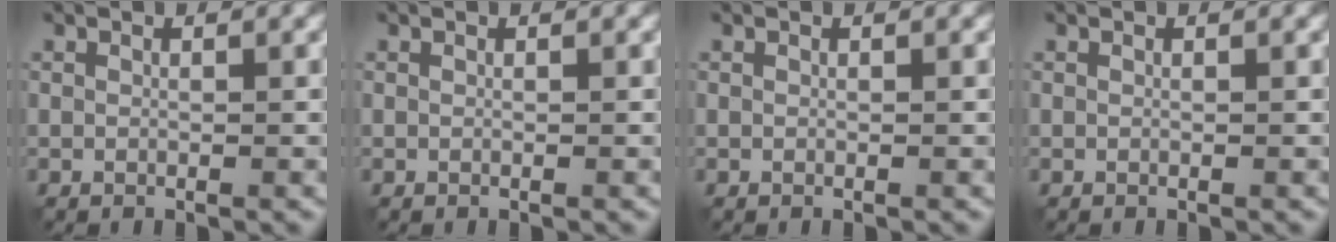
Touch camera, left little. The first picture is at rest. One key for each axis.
{"total": 0.0}
{"total": 0.0}
{"total": 0.0}